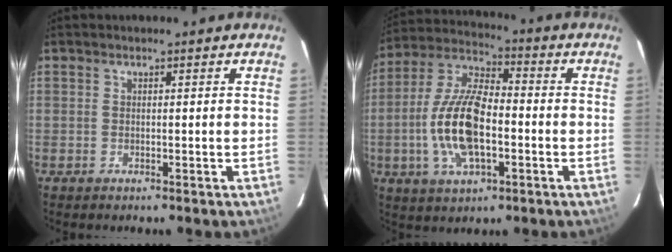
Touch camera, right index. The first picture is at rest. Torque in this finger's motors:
{"motor_torque": [2.05, -0.09, 1.05, 0.21]}